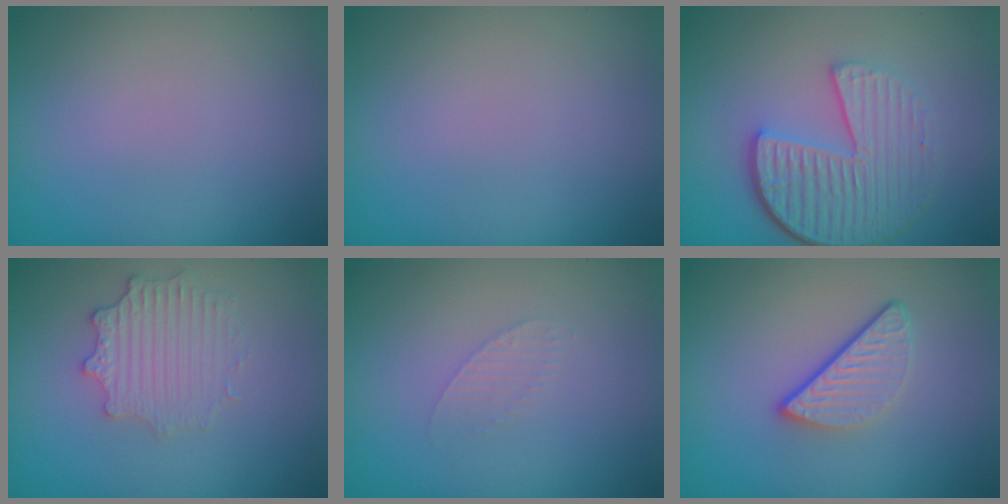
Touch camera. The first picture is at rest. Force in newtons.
{"total": 0.0}
{"total": 6.3, "press": 4.5, "slide": 4.5}
{"total": 2.7, "press": 2.6, "slide": 0.5}
{"total": 1.0, "press": 1.0, "slide": 0.1}
{"total": 3.2, "press": 2.5, "slide": 2.1}